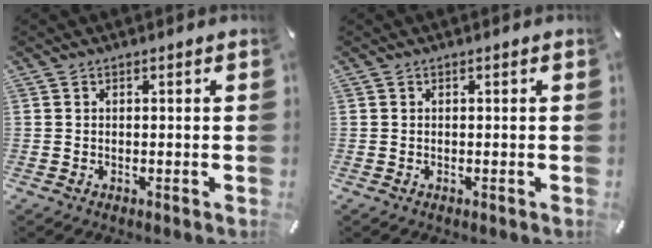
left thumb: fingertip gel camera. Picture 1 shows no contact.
{"total": 0.0}